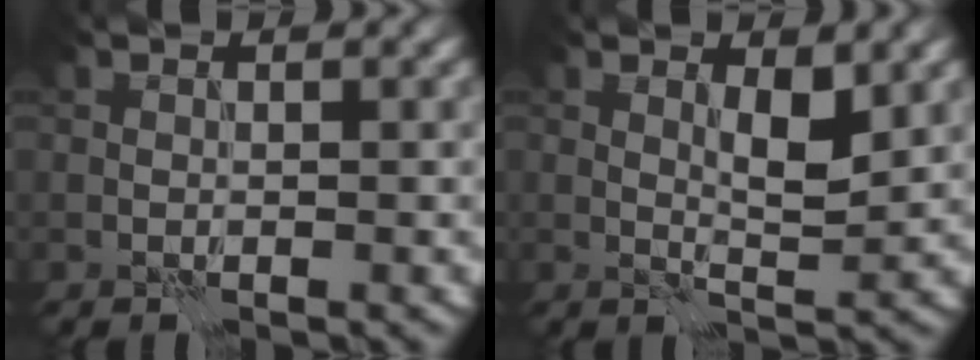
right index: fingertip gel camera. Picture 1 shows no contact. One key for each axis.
{"total": 2.3, "fx": 1.1, "fy": 0.5, "fz": 2.0, "tx": -0.034, "ty": -0.005, "tz": 0.019}